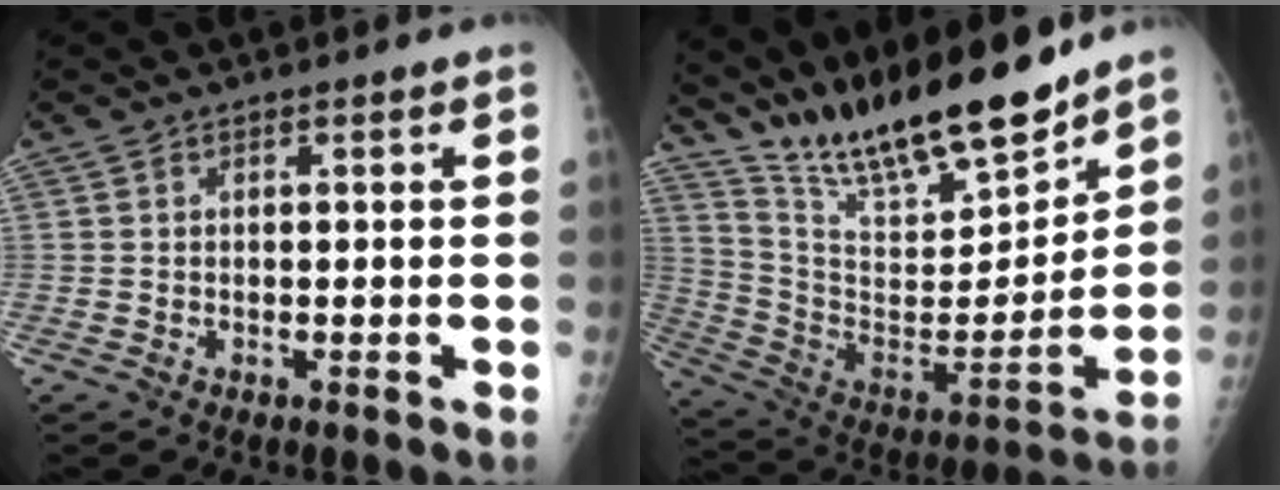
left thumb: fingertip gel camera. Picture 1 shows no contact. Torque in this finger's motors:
{"motor_torque": [0.48, 0.36, 1.41, -1.36, 0.10]}